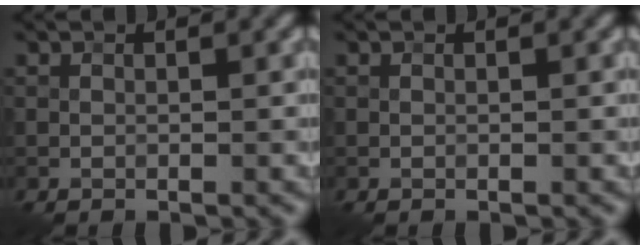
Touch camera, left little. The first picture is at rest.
{"total": 0.0}